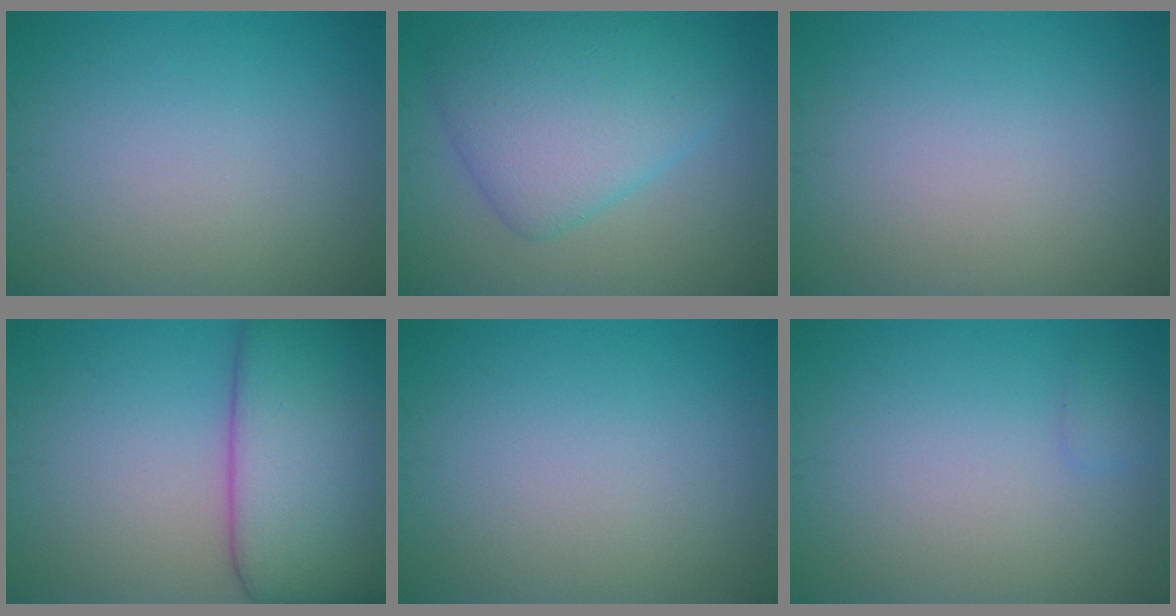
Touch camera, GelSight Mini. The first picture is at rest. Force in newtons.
{"total": 7.0, "press": 7.0, "slide": 0.1}
{"total": 0.0}
{"total": 11.6, "press": 11.6, "slide": 0.6}
{"total": 0.0}
{"total": 0.7, "press": 0.7, "slide": 0.0}